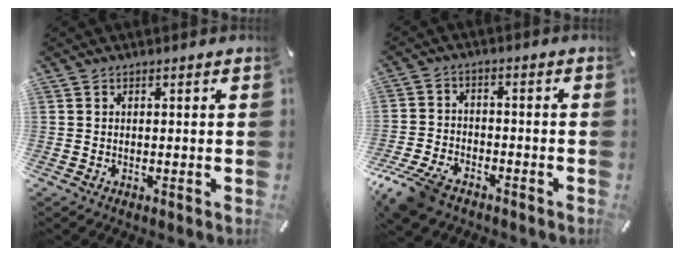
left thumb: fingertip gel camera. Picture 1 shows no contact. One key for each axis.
{"total": 8.7, "fx": -6.5, "fy": 4.5, "fz": 3.7, "tx": -0.088, "ty": 0.024, "tz": -0.125}